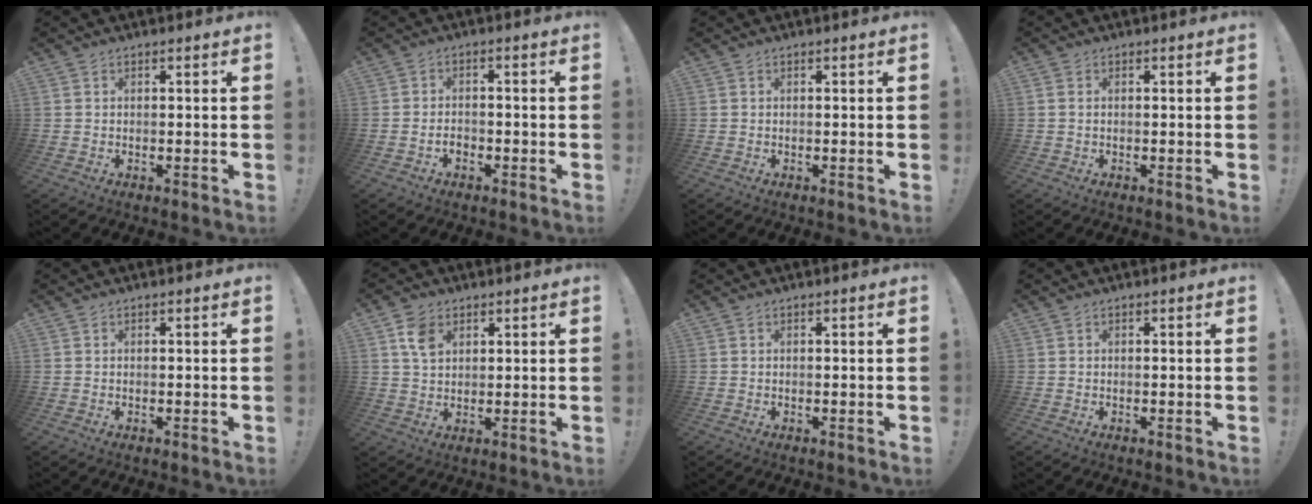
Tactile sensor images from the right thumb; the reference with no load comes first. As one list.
[{"total": 2.3, "force": [-1.4, 1.2, 1.4], "torque": [-0.020, 0.006, -0.025]}, {"total": 0.0}, {"total": 0.8, "force": [0.4, 0.4, 0.6], "torque": [-0.012, 0.002, 0.007]}, {"total": 0.0}, {"total": 6.5, "force": [3.1, 4.6, 3.5], "torque": [-0.055, -0.005, 0.059]}, {"total": 0.0}, {"total": 0.0}]